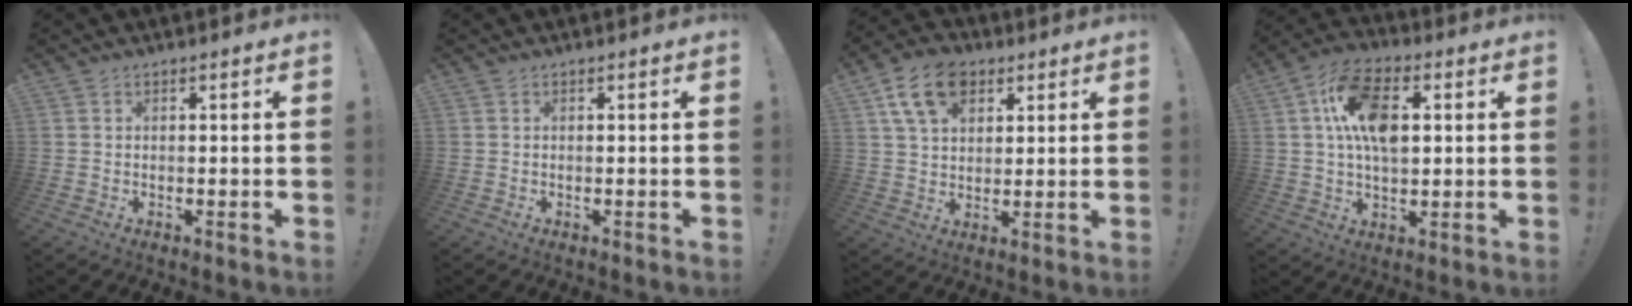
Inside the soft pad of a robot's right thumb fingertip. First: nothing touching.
{"total": 0.0}
{"total": 12.5, "force": [6.1, 8.3, 7.2], "torque": [-0.116, -0.009, 0.117]}
{"total": 14.9, "force": [2.7, 8.9, 11.7], "torque": [-0.193, 0.012, 0.049]}